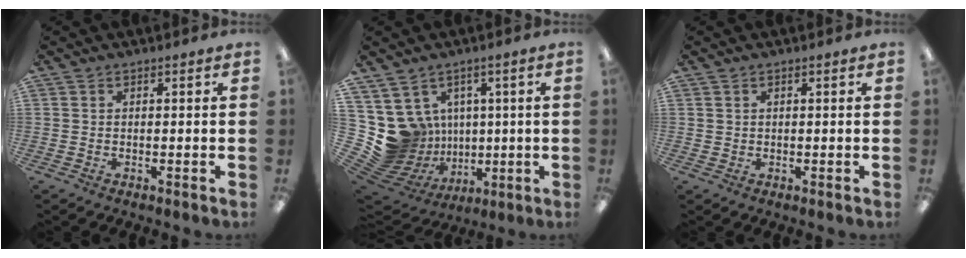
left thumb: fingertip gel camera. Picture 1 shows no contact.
{"total": 12.2, "force": [1.0, 11.8, 2.9], "torque": [-0.094, -0.032, 0.049]}
{"total": 0.8, "force": [0.4, 0.7, 0.0], "torque": [0.000, 0.003, 0.008]}